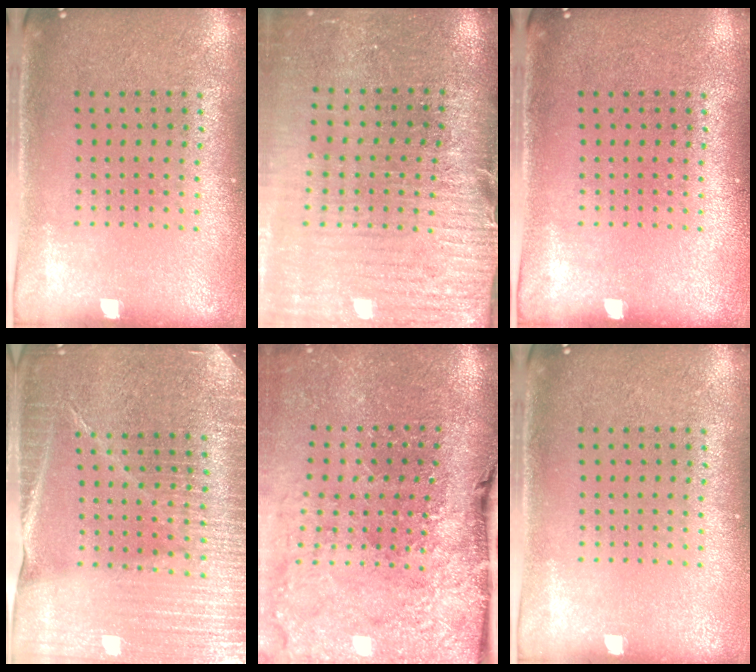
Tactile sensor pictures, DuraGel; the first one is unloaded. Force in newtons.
{"total": 4.0, "press": 3.6, "slide": 1.9}
{"total": 0.0}
{"total": 4.2, "press": 3.9, "slide": 1.6}
{"total": 4.6, "press": 3.6, "slide": 2.9}
{"total": 0.0}